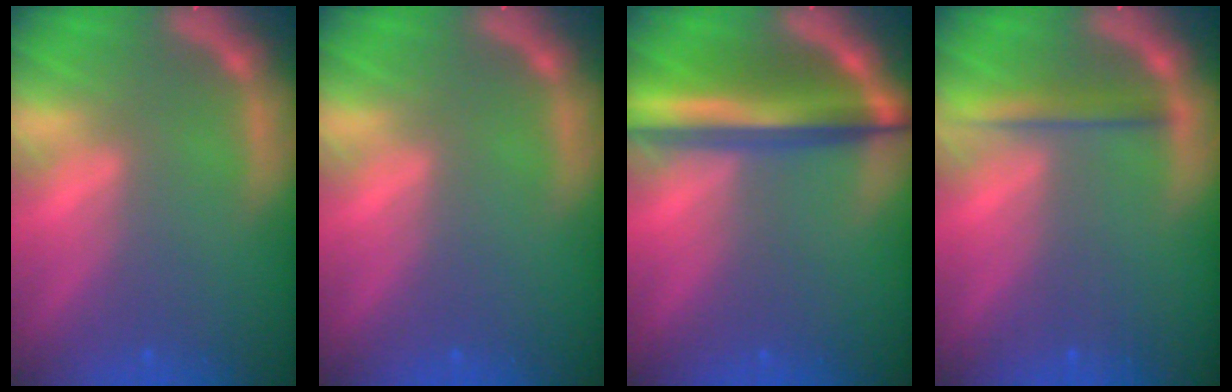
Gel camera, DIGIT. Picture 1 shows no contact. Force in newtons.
{"total": 0.0}
{"total": 8.1}
{"total": 2.5}